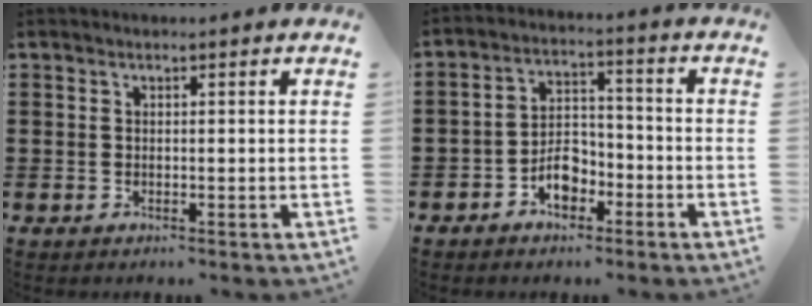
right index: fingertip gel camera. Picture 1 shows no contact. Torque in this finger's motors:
{"motor_torque": [1.56, 0.58, 0.63, 0.04]}